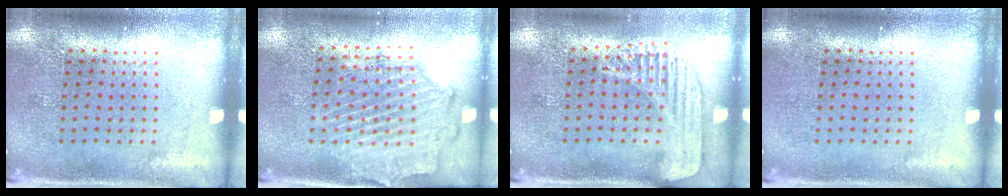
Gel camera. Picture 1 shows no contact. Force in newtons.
{"total": 1.9, "press": 1.7, "slide": 0.7}
{"total": 1.6, "press": 1.6, "slide": 0.4}
{"total": 0.0}